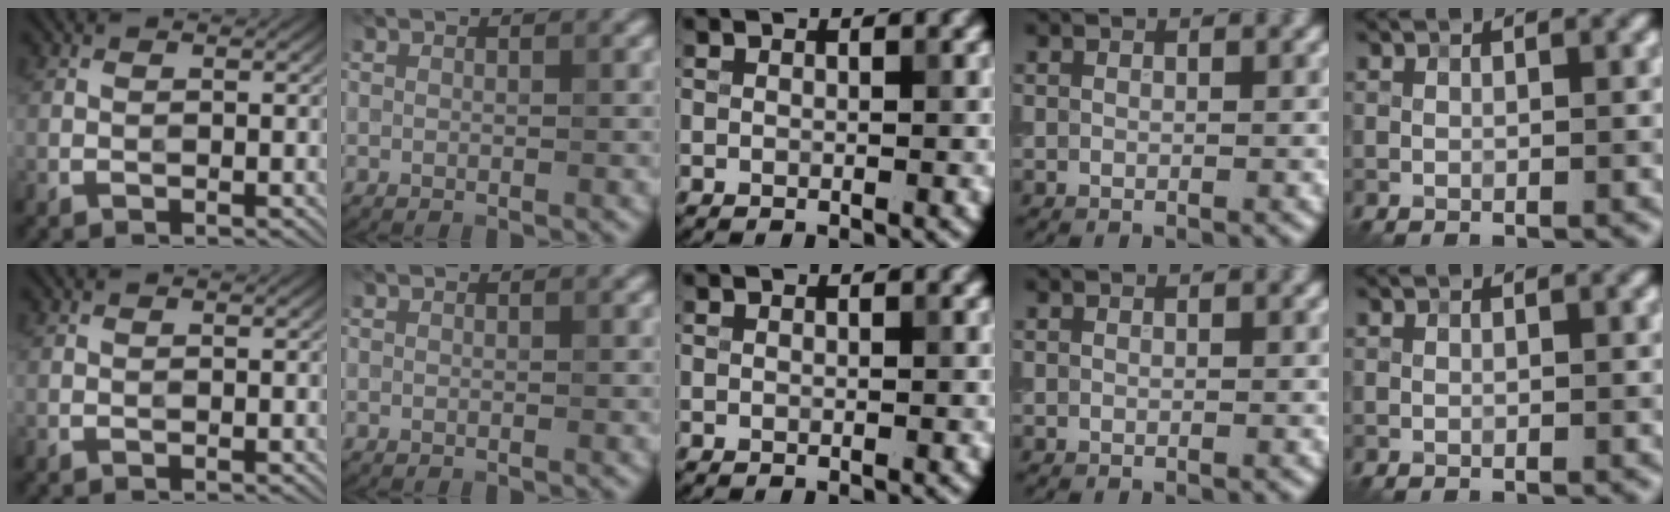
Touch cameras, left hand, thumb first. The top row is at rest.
{}